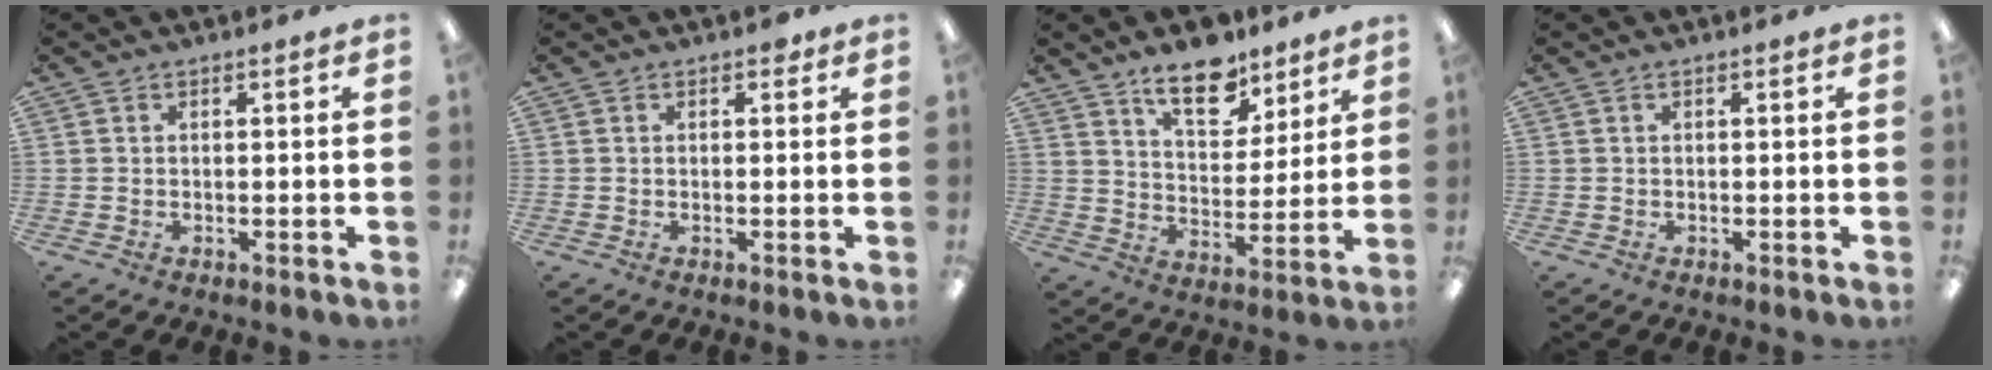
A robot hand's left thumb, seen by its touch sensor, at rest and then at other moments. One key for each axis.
{"total": 1.2, "fx": 0.7, "fy": 0.7, "fz": 0.7, "tx": -0.007, "ty": 0.000, "tz": 0.009}
{"total": 13.5, "fx": 10.1, "fy": 6.3, "fz": 6.3, "tx": -0.081, "ty": -0.059, "tz": 0.180}
{"total": 0.0}